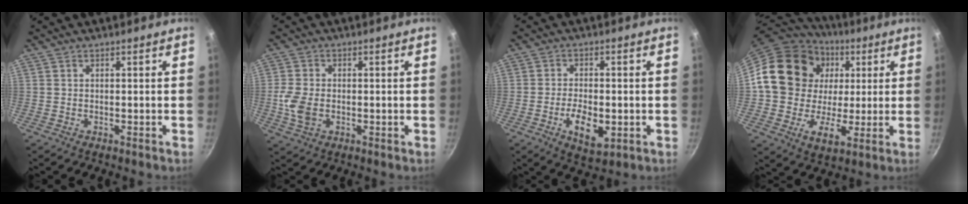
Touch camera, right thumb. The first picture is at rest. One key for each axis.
{"total": 6.1, "fx": -0.8, "fy": 4.1, "fz": 4.4, "tx": -0.095, "ty": 0.001, "tz": -0.016}
{"total": 8.0, "fx": -2.1, "fy": 4.1, "fz": 6.6, "tx": -0.105, "ty": 0.003, "tz": -0.027}
{"total": 21.0, "fx": 3.9, "fy": 17.2, "fz": 11.3, "tx": -0.168, "ty": 0.010, "tz": 0.063}